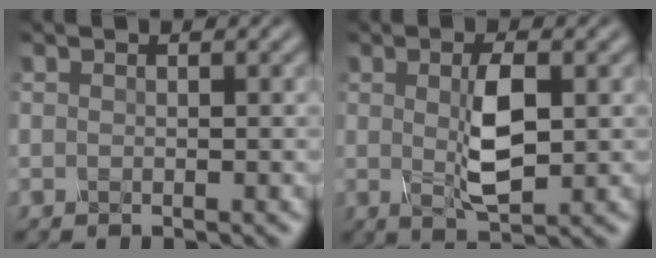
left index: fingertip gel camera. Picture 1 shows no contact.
{"total": 3.8, "force": [0.6, 1.0, 3.6], "torque": [-0.079, 0.002, 0.014]}